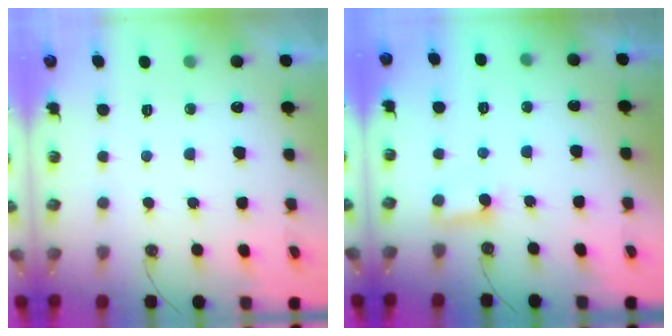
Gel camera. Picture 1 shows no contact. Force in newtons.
{"total": 5.6, "press": 5.6, "slide": 0.7}